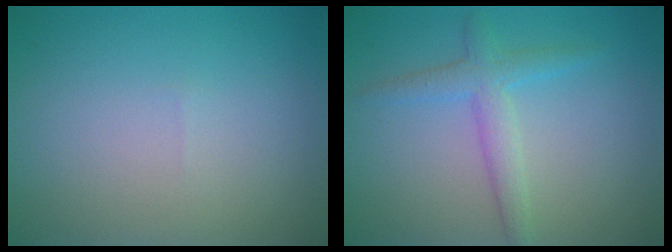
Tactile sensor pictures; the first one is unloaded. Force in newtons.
{"total": 2.7, "press": 2.7, "slide": 0.2}